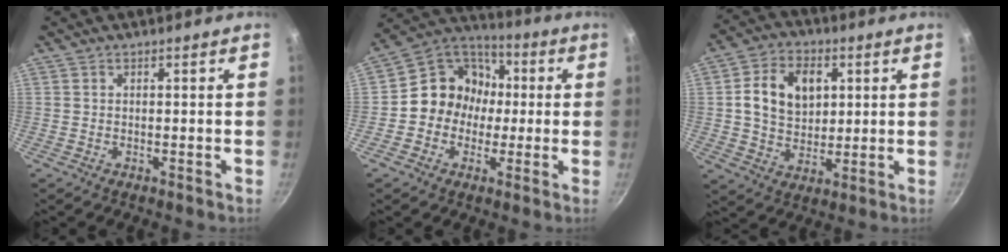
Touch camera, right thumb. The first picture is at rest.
{"total": 12.8, "force": [-0.3, 11.6, 5.5], "torque": [-0.039, 0.035, -0.029]}
{"total": 12.2, "force": [2.7, 9.0, 7.7], "torque": [-0.109, 0.000, 0.042]}